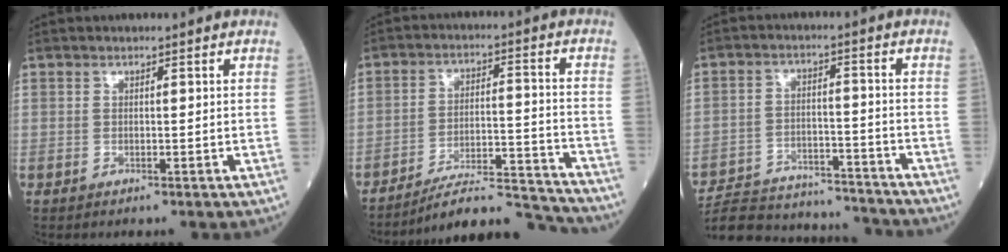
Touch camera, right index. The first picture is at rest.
{"total": 15.9, "force": [-15.5, 0.8, 3.7], "torque": [-0.063, 0.018, -0.241]}
{"total": 19.8, "force": [-18.7, 4.0, 5.4], "torque": [-0.135, 0.004, -0.279]}